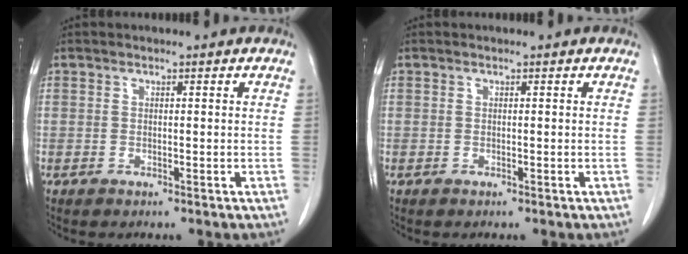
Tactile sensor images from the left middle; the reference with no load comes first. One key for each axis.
{"total": 0.0}